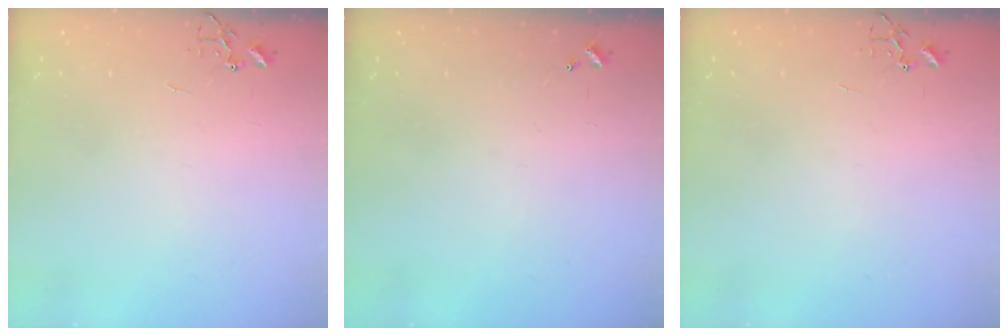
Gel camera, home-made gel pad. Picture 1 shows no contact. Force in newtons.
{"total": 0.0}
{"total": 0.0}